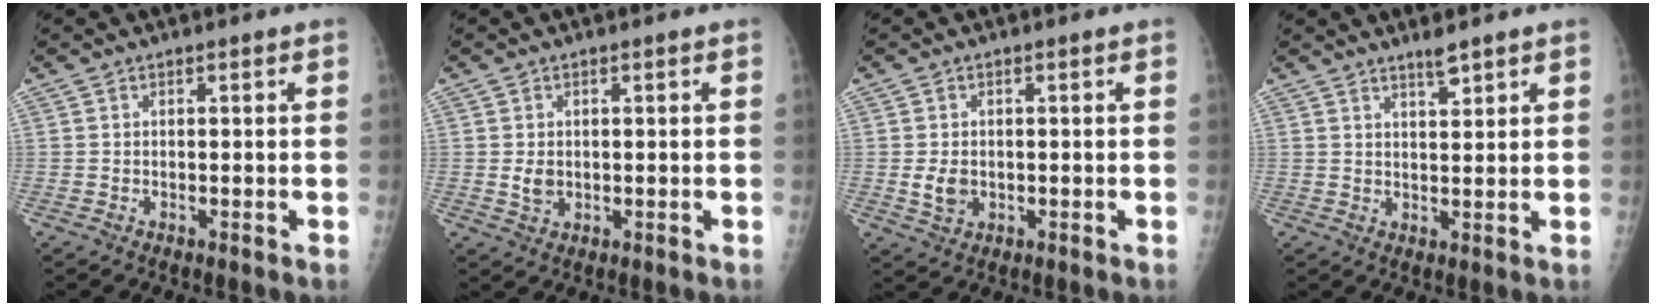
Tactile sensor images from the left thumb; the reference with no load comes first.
{"total": 2.6, "force": [0.2, 2.0, 1.7], "torque": [-0.023, -0.004, 0.009]}
{"total": 3.6, "force": [-0.2, 2.7, 2.3], "torque": [-0.036, -0.004, 0.002]}
{"total": 2.9, "force": [2.5, 0.4, 1.5], "torque": [-0.020, -0.021, 0.044]}